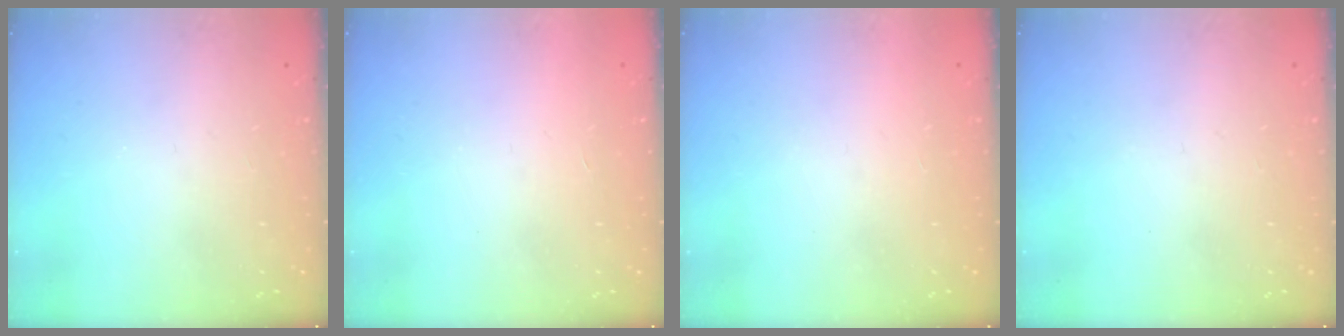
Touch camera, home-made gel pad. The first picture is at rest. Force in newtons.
{"total": 1.6, "press": 1.6, "slide": 0.1}
{"total": 1.5, "press": 1.5, "slide": 0.1}
{"total": 0.0}